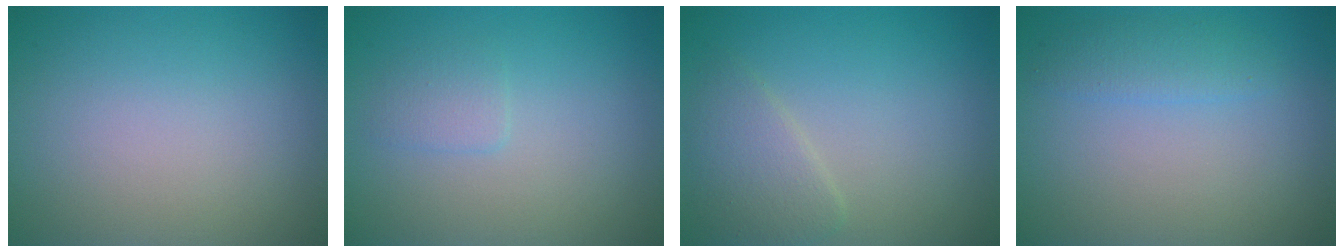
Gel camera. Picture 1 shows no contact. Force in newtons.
{"total": 1.2, "press": 1.2, "slide": 0.1}
{"total": 2.6, "press": 2.6, "slide": 0.0}
{"total": 1.7, "press": 1.7, "slide": 0.1}